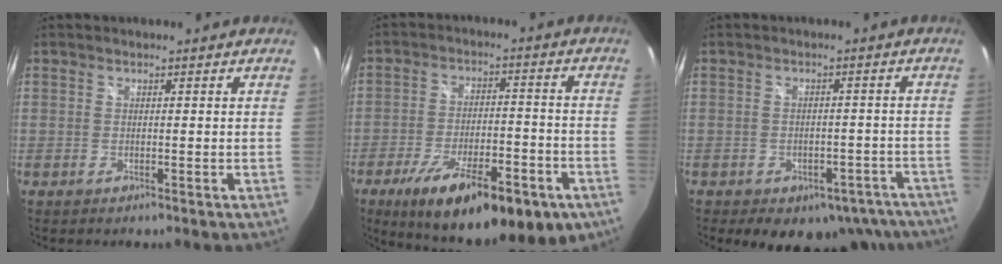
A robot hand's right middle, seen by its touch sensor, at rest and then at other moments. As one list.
[{"total": 22.0, "force": [-13.0, 7.1, 16.3], "torque": [-0.265, -0.040, -0.182]}, {"total": 14.4, "force": [-10.4, 8.1, 6.0], "torque": [-0.101, 0.009, -0.099]}]